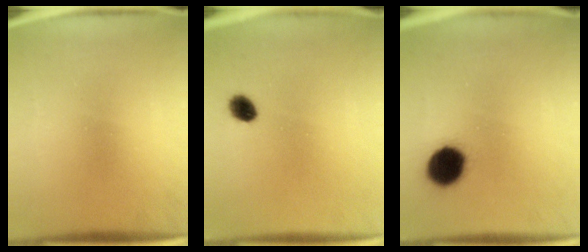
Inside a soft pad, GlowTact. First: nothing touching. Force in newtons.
{"total": 3.6}
{"total": 10.7}